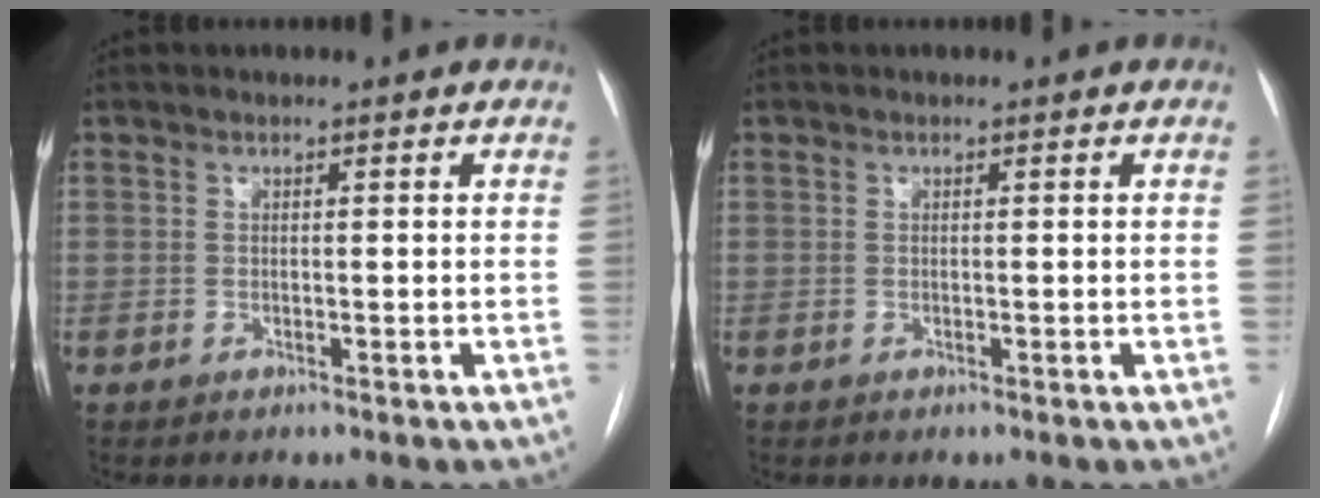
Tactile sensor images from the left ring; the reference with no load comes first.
{"total": 0.0}